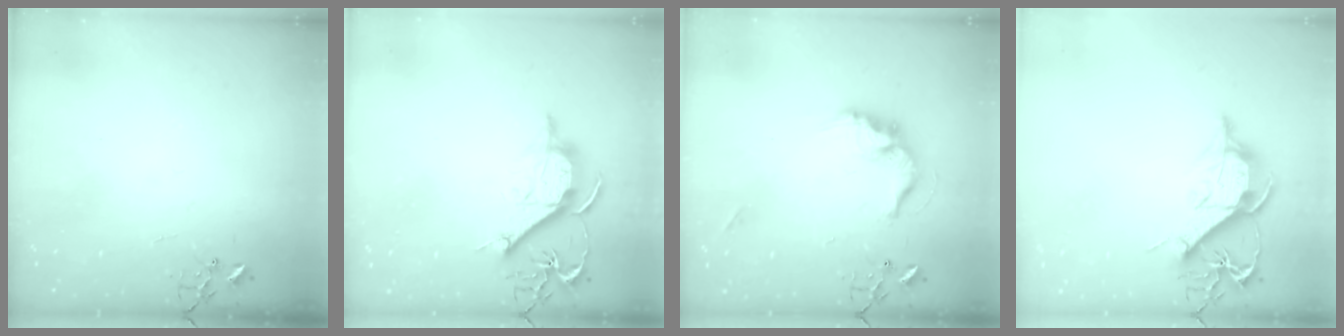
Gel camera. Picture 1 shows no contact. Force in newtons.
{"total": 11.3, "press": 11.3, "slide": 0.5}
{"total": 14.3, "press": 14.2, "slide": 1.4}
{"total": 11.0, "press": 11.0, "slide": 0.5}